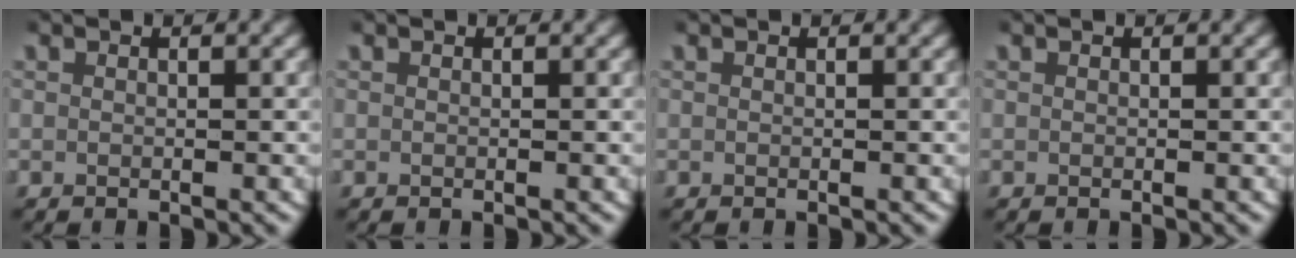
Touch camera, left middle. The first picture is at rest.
{"total": 0.0}
{"total": 0.0}
{"total": 0.0}